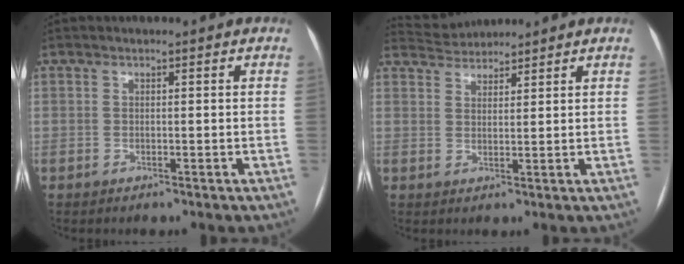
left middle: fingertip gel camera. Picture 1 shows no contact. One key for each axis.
{"total": 4.3, "fx": 4.2, "fy": 0.5, "fz": -0.1, "tx": -0.005, "ty": 0.025, "tz": 0.077}